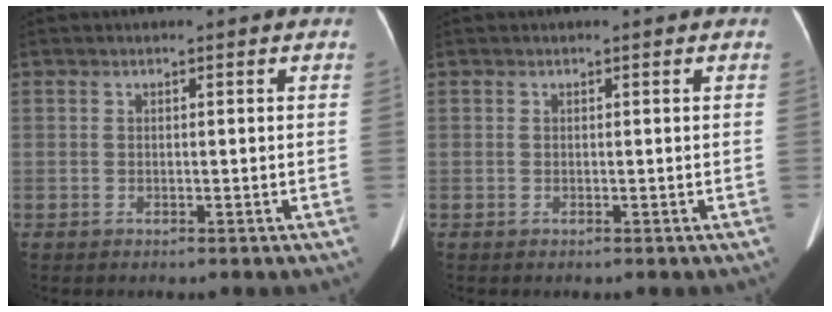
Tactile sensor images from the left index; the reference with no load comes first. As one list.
[{"total": 0.0}]